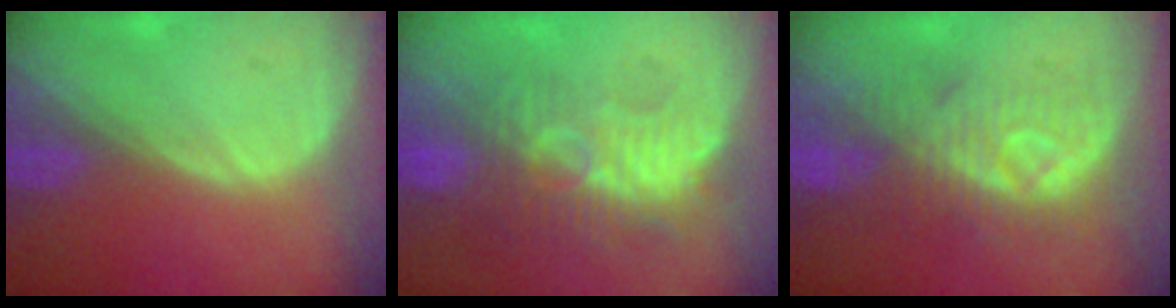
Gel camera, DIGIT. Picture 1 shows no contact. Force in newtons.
{"total": 9.3, "press": 8.9, "slide": 2.6}
{"total": 8.2, "press": 8.2, "slide": 0.2}